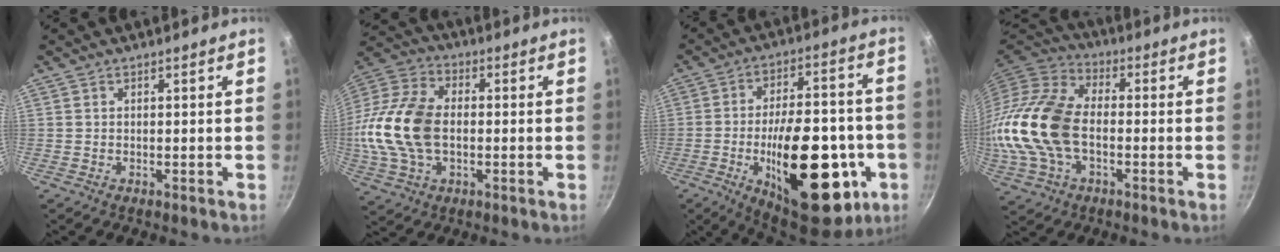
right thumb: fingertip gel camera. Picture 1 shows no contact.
{"total": 18.8, "force": [-1.1, 12.1, 14.4], "torque": [-0.287, 0.029, -0.029]}
{"total": 28.8, "force": [-8.0, 13.5, 24.1], "torque": [-0.307, 0.026, -0.100]}
{"total": 18.3, "force": [-2.1, 11.5, 14.0], "torque": [-0.271, 0.029, -0.050]}